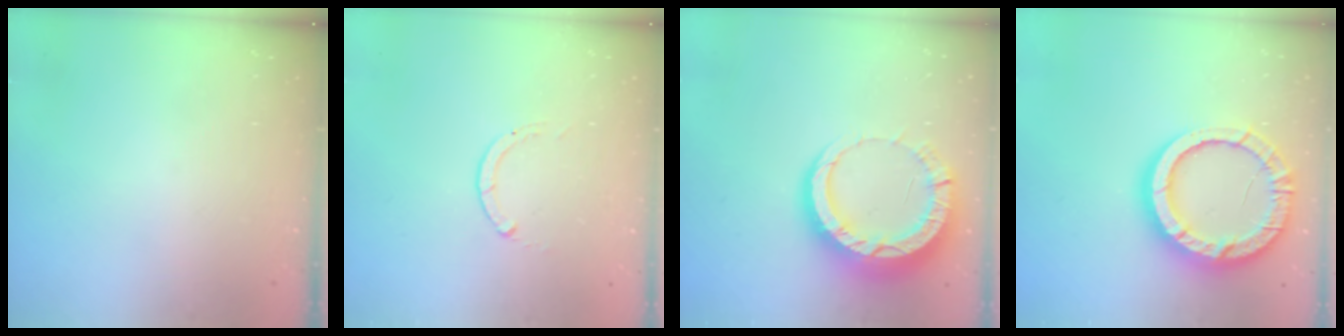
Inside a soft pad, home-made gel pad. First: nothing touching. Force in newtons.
{"total": 0.0}
{"total": 13.4, "press": 13.3, "slide": 1.4}
{"total": 17.9, "press": 17.9, "slide": 1.7}